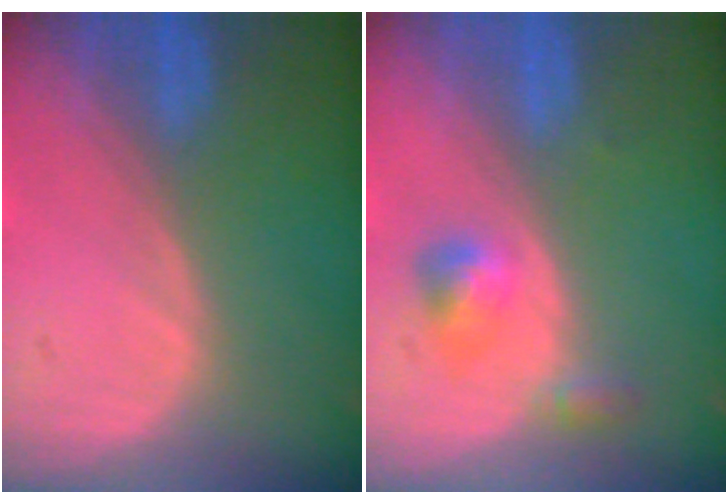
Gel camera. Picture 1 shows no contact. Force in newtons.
{"total": 3.6, "press": 3.4, "slide": 1.2}